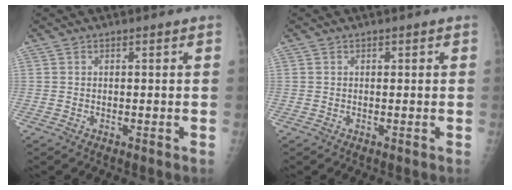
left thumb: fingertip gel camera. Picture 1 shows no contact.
{"total": 0.6, "force": [0.1, 0.5, 0.4], "torque": [0.004, 0.003, -0.001]}